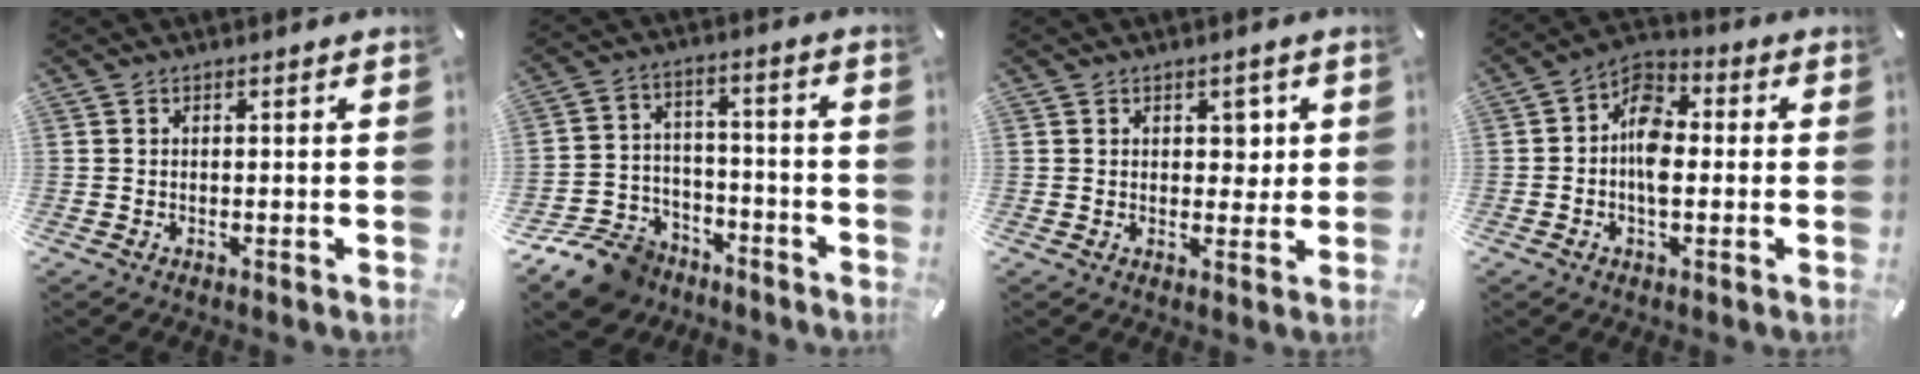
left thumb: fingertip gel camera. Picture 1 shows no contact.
{"total": 12.8, "force": [-9.5, 7.8, 3.8], "torque": [-0.067, 0.064, -0.169]}
{"total": 4.1, "force": [1.1, 3.0, 2.6], "torque": [-0.015, -0.009, 0.009]}
{"total": 8.2, "force": [-1.4, 5.2, 6.2], "torque": [-0.119, 0.013, -0.027]}